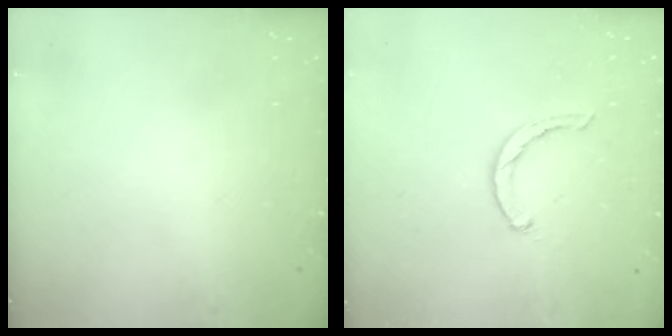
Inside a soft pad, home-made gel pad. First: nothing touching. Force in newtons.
{"total": 1.8, "press": 1.8, "slide": 0.4}